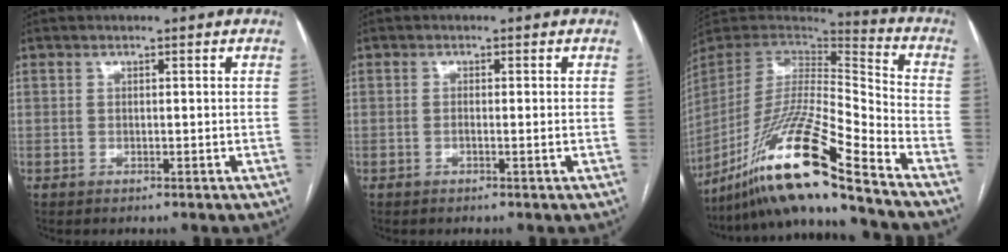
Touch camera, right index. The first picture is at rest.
{"total": 0.8, "force": [-0.3, 0.0, 0.8], "torque": [-0.012, 0.001, -0.004]}
{"total": 21.4, "force": [-15.7, -1.0, 14.5], "torque": [-0.306, -0.028, -0.298]}